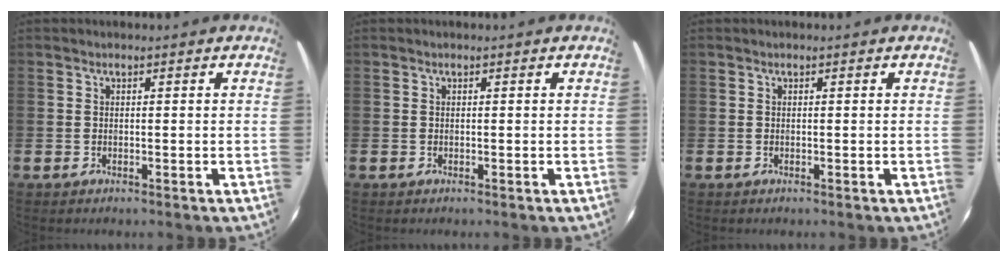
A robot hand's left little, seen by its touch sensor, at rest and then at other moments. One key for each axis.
{"total": 0.0}
{"total": 0.0}